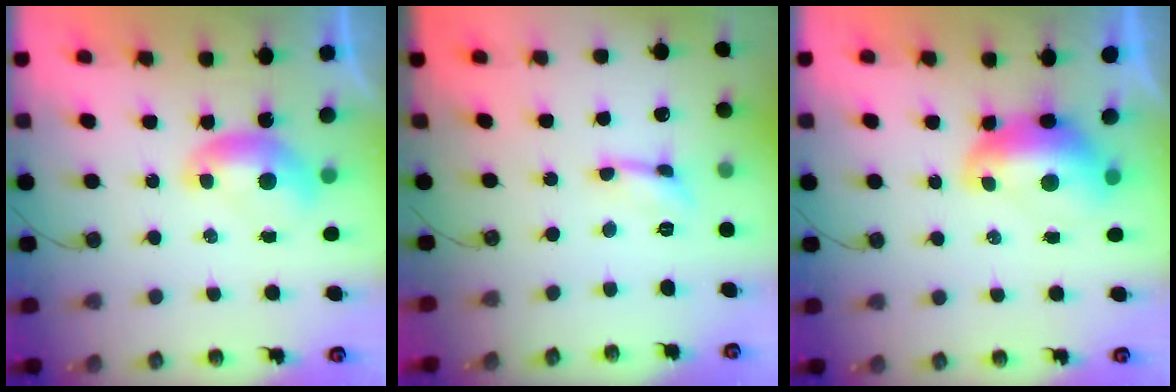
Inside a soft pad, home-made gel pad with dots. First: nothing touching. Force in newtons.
{"total": 0.0}
{"total": 2.8, "press": 2.8, "slide": 0.7}